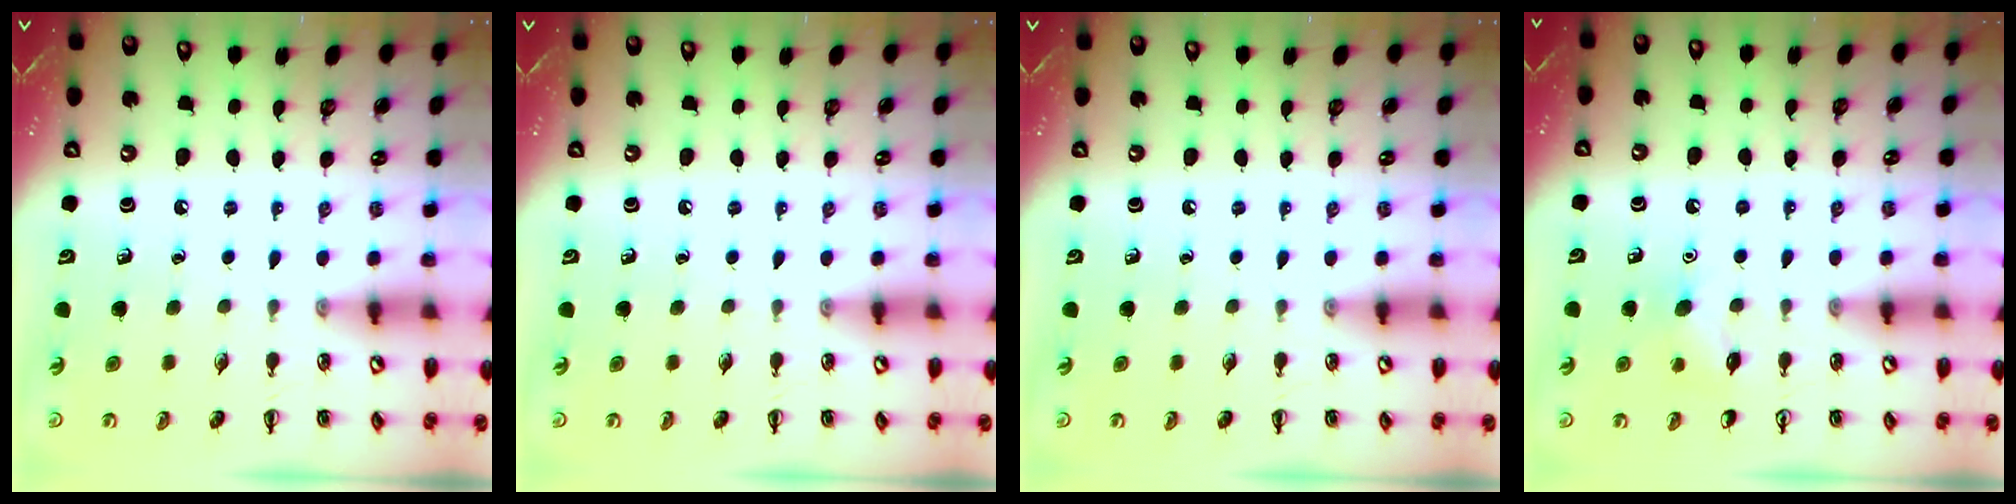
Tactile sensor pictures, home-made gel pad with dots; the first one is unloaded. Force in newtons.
{"total": 0.0}
{"total": 0.0}
{"total": 6.6, "press": 6.4, "slide": 1.7}